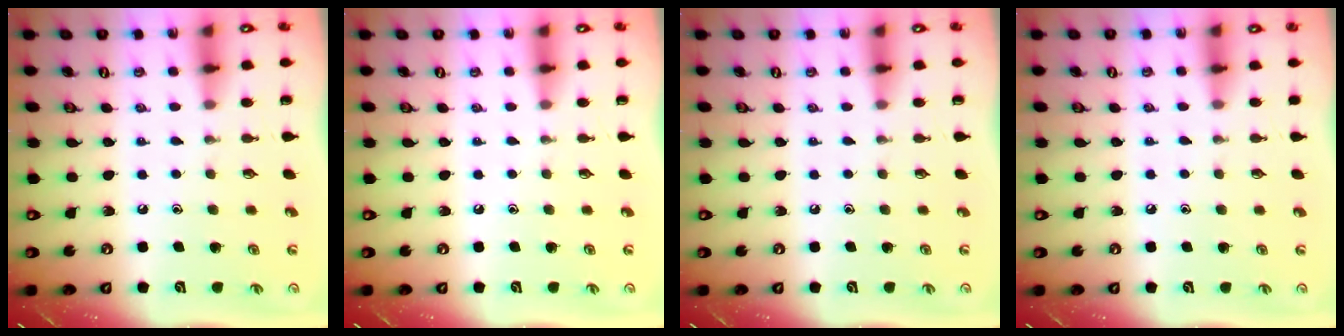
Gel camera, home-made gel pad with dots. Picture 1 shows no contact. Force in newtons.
{"total": 0.0}
{"total": 0.0}
{"total": 2.6, "press": 2.6, "slide": 0.4}